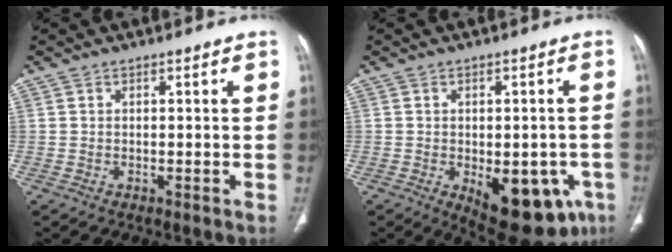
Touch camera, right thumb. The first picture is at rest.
{"total": 16.2, "force": [-6.4, 8.2, 12.3], "torque": [-0.117, 0.006, -0.066]}